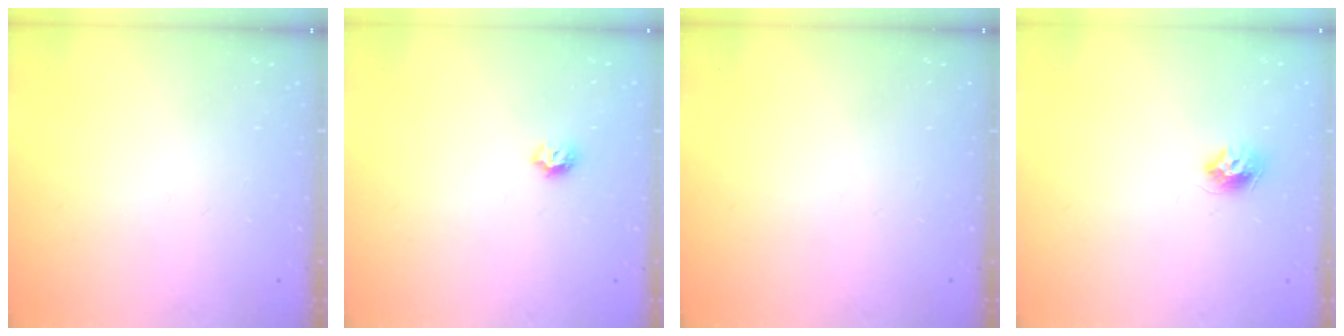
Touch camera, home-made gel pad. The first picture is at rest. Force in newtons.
{"total": 5.5, "press": 5.4, "slide": 0.7}
{"total": 0.0}
{"total": 8.4, "press": 8.3, "slide": 0.7}